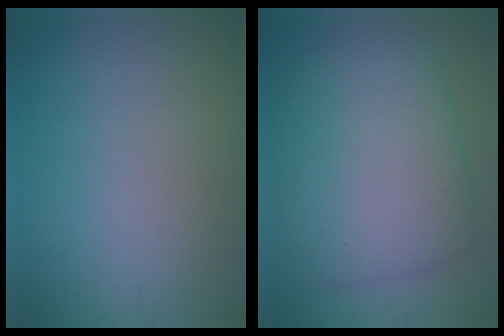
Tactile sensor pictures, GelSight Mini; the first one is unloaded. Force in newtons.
{"total": 9.2, "press": 9.2, "slide": 0.2}